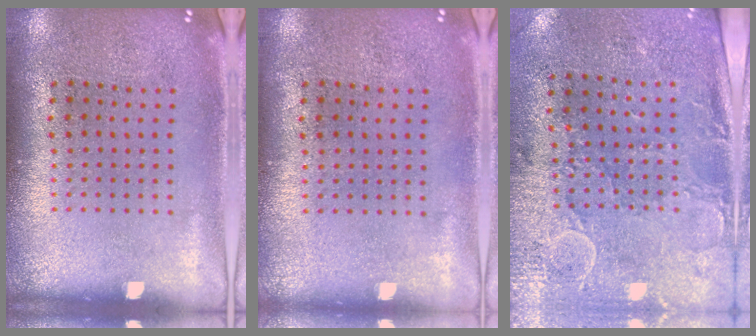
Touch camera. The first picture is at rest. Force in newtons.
{"total": 0.0}
{"total": 3.0, "press": 2.5, "slide": 1.6}